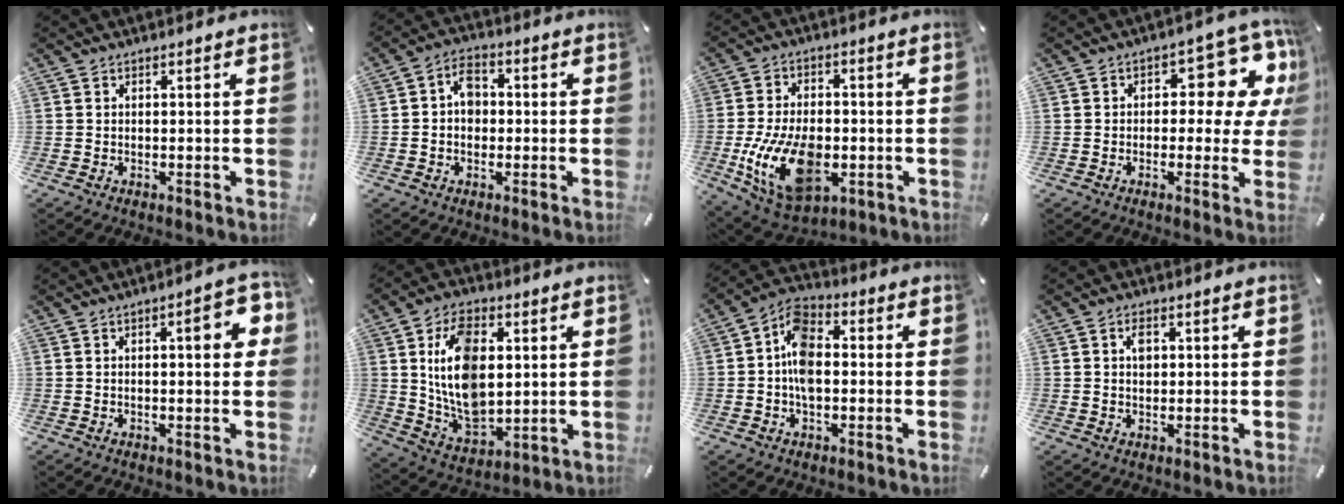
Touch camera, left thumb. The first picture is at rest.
{"total": 5.5, "force": [-0.3, 4.2, 3.5], "torque": [-0.059, 0.010, -0.006]}
{"total": 17.7, "force": [-4.0, 10.9, 13.3], "torque": [-0.262, 0.000, -0.064]}
{"total": 10.3, "force": [3.5, 5.6, 7.9], "torque": [-0.090, -0.036, 0.056]}
{"total": 8.1, "force": [1.7, 2.9, 7.4], "torque": [-0.087, -0.009, 0.019]}
{"total": 16.0, "force": [3.0, 10.4, 11.7], "torque": [-0.244, -0.004, 0.052]}
{"total": 8.9, "force": [-1.1, 5.7, 6.8], "torque": [-0.137, 0.018, -0.019]}
{"total": 2.9, "force": [0.7, 1.9, 2.1], "torque": [-0.030, 0.002, 0.007]}